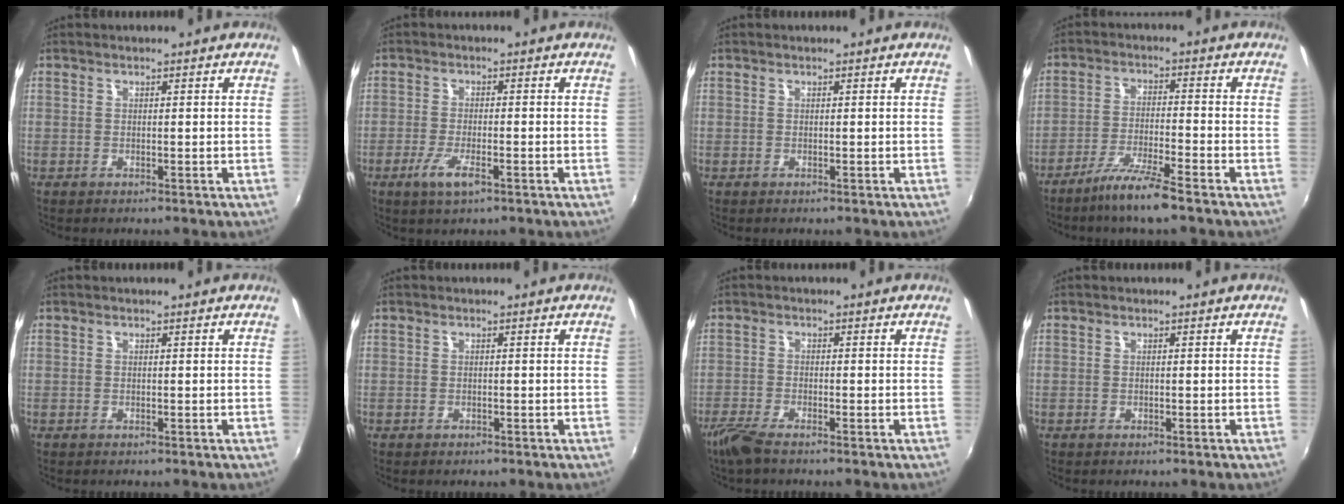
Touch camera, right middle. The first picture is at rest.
{"total": 5.0, "force": [-2.7, 1.3, 4.0], "torque": [-0.090, -0.012, -0.053]}
{"total": 0.0}
{"total": 7.7, "force": [-5.9, -0.2, 4.9], "torque": [-0.109, -0.009, -0.108]}
{"total": 0.0}
{"total": 0.7, "force": [-0.5, 0.5, 0.0], "torque": [0.000, -0.002, -0.008]}
{"total": 4.7, "force": [-3.7, 0.9, 2.8], "torque": [-0.078, -0.012, -0.075]}
{"total": 0.0}